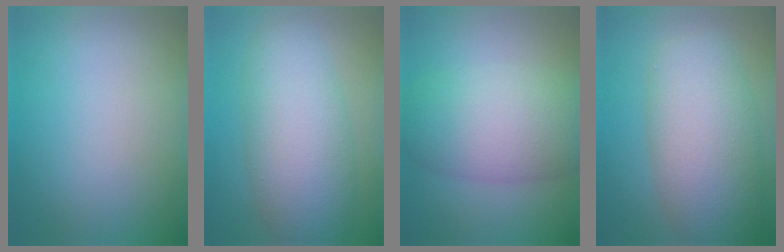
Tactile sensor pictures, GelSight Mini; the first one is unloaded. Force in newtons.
{"total": 7.5, "press": 7.5, "slide": 0.4}
{"total": 8.0, "press": 8.0, "slide": 0.1}
{"total": 8.5, "press": 8.5, "slide": 0.2}